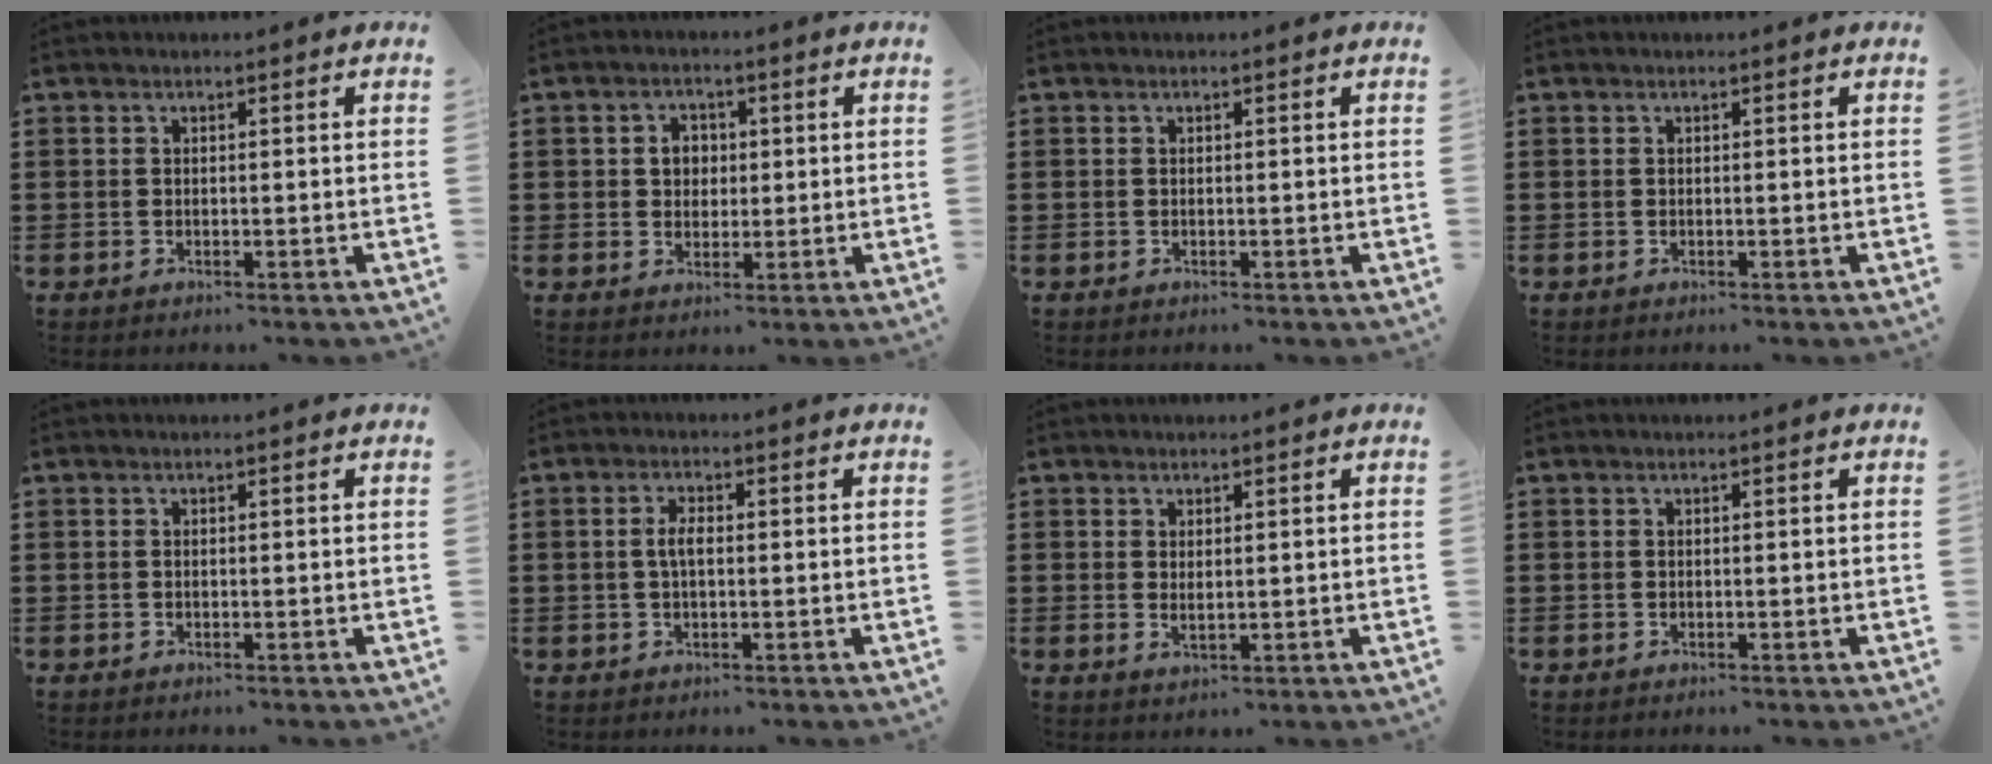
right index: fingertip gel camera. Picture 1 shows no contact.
{"total": 3.3, "force": [0.3, 2.9, 1.5], "torque": [-0.040, 0.012, 0.001]}
{"total": 0.0}
{"total": 0.0}
{"total": 0.0}
{"total": 2.8, "force": [0.1, 1.1, 2.5], "torque": [-0.050, 0.004, -0.001]}
{"total": 1.4, "force": [0.7, 0.4, 1.1], "torque": [-0.022, 0.001, 0.012]}
{"total": 0.0}